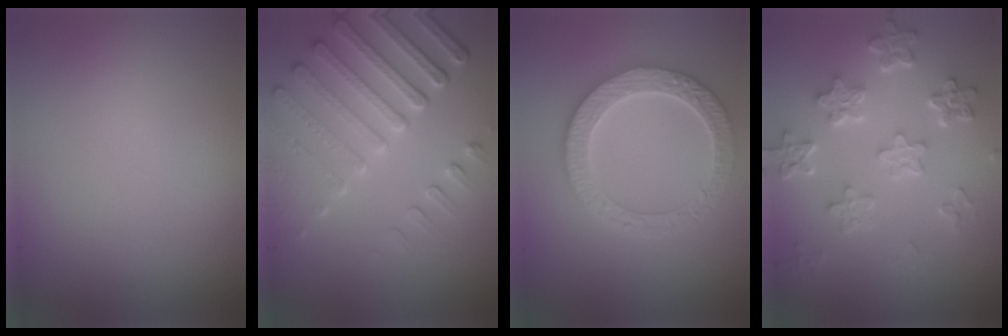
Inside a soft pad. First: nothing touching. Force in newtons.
{"total": 6.4, "press": 5.2, "slide": 3.8}
{"total": 5.0, "press": 4.4, "slide": 2.4}
{"total": 5.6, "press": 4.3, "slide": 3.6}